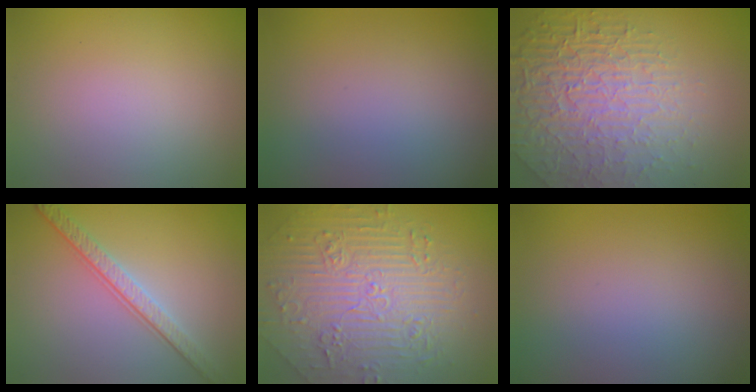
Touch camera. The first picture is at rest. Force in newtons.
{"total": 0.0}
{"total": 8.4, "press": 5.9, "slide": 6.0}
{"total": 3.5, "press": 2.8, "slide": 2.0}
{"total": 6.1, "press": 5.5, "slide": 2.6}
{"total": 0.0}